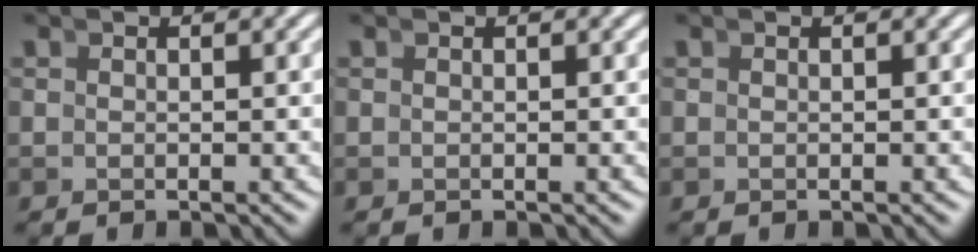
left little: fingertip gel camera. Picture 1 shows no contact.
{"total": 0.0}
{"total": 0.0}